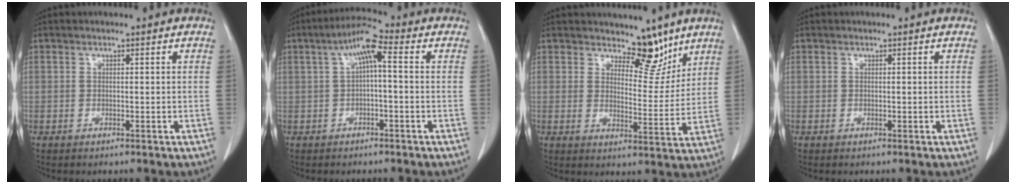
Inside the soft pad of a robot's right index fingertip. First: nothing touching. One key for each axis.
{"total": 6.0, "fx": 1.1, "fy": 1.2, "fz": 5.8, "tx": -0.108, "ty": 0.027, "tz": 0.016}
{"total": 6.8, "fx": 5.5, "fy": 2.7, "fz": 2.9, "tx": -0.025, "ty": -0.015, "tz": 0.086}
{"total": 0.0}